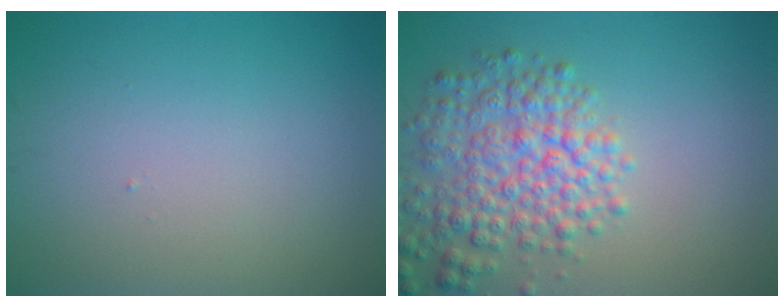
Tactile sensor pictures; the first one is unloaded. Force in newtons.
{"total": 5.8, "press": 5.8, "slide": 0.3}